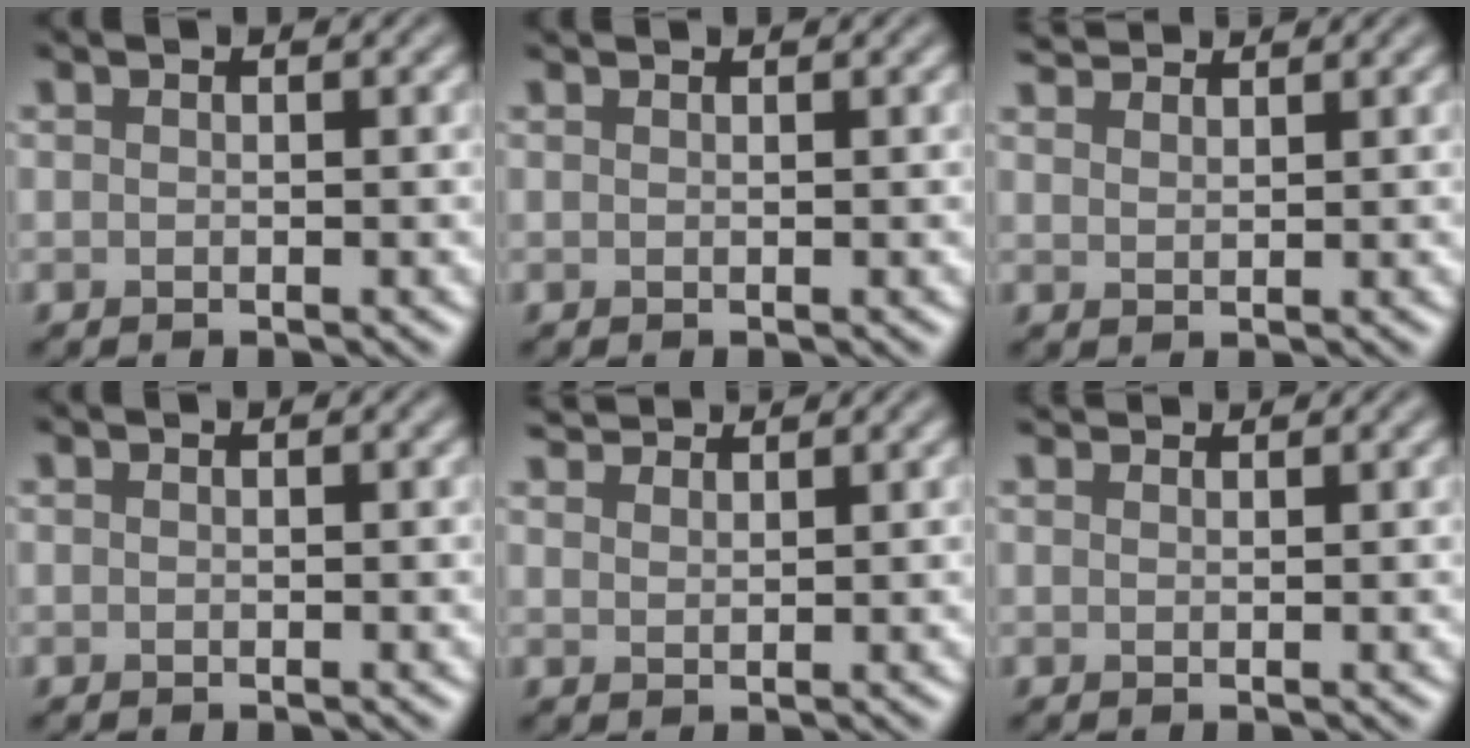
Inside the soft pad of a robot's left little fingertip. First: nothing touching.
{"total": 0.7, "force": [0.7, 0.1, 0.2], "torque": [-0.004, -0.005, 0.004]}
{"total": 2.7, "force": [2.6, 0.3, 0.6], "torque": [-0.013, 0.006, 0.046]}
{"total": 0.0}
{"total": 3.0, "force": [2.9, 0.4, 0.7], "torque": [-0.018, 0.008, 0.050]}
{"total": 2.5, "force": [2.4, 0.3, 0.7], "torque": [-0.013, -0.003, 0.028]}